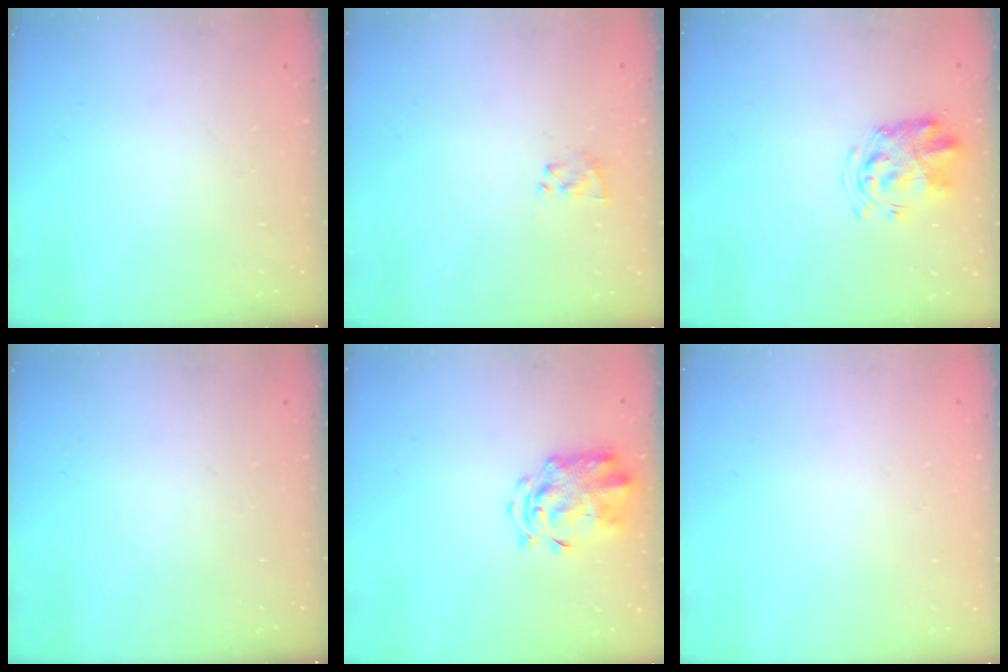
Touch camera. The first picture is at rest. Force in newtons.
{"total": 2.3, "press": 2.1, "slide": 0.9}
{"total": 3.4, "press": 3.3, "slide": 0.9}
{"total": 0.0}
{"total": 3.7, "press": 3.7, "slide": 0.7}
{"total": 1.9, "press": 1.9, "slide": 0.2}